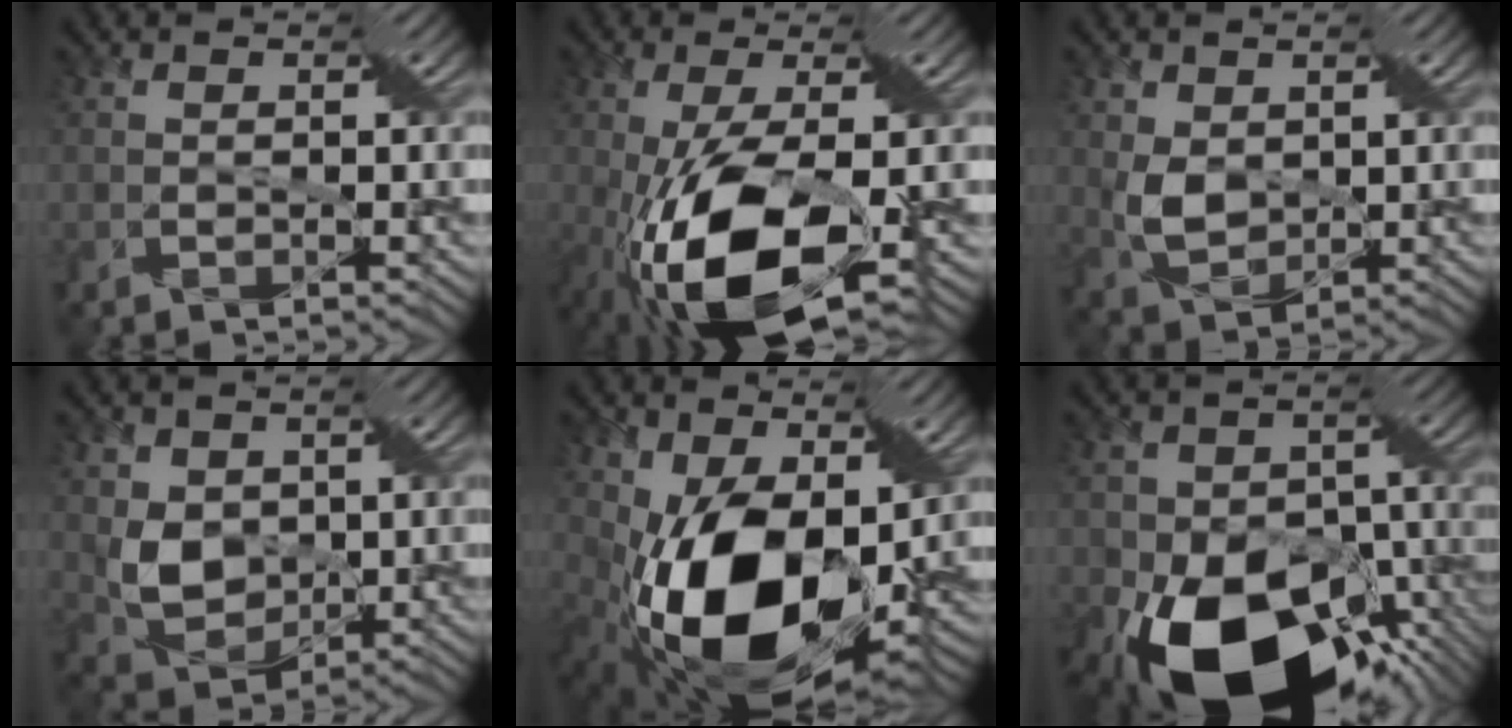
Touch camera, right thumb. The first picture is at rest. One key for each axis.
{"total": 14.1, "fx": -4.8, "fy": 5.1, "fz": 12.2, "tx": -0.245, "ty": -0.021, "tz": -0.085}
{"total": 4.7, "fx": 1.0, "fy": 3.3, "fz": 3.3, "tx": -0.084, "ty": -0.004, "tz": 0.017}
{"total": 6.1, "fx": 1.2, "fy": 4.7, "fz": 3.6, "tx": -0.097, "ty": -0.010, "tz": 0.019}
{"total": 15.0, "fx": -0.9, "fy": 9.1, "fz": 11.8, "tx": -0.233, "ty": -0.035, "tz": -0.014}
{"total": 19.2, "fx": -8.6, "fy": 12.5, "fz": 11.6, "tx": -0.198, "ty": -0.044, "tz": -0.108}